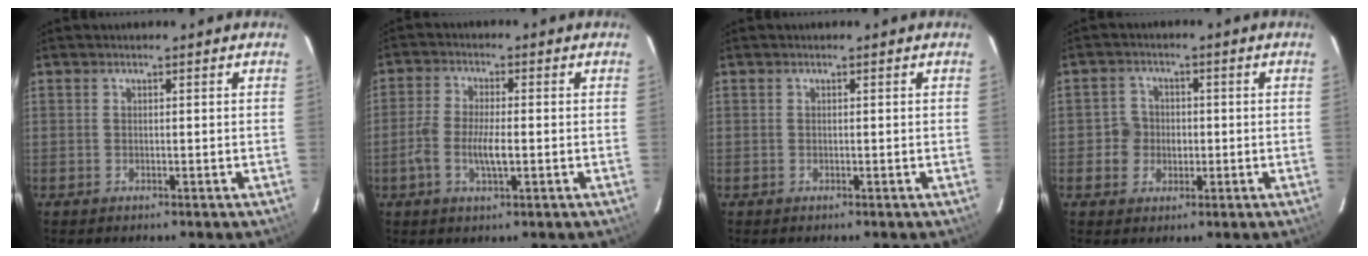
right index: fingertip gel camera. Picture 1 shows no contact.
{"total": 5.7, "force": [-1.5, 1.7, 5.2], "torque": [-0.112, 0.001, -0.033]}
{"total": 0.0}
{"total": 4.4, "force": [-0.5, 4.3, 0.7], "torque": [-0.007, 0.013, -0.012]}